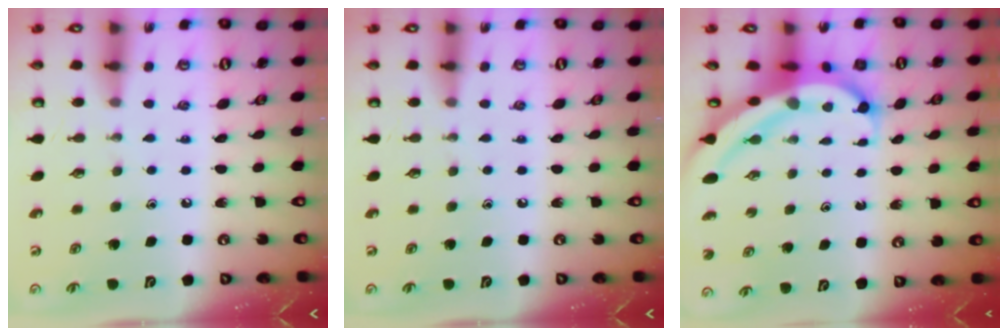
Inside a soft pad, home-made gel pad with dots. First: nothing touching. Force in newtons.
{"total": 0.0}
{"total": 8.6, "press": 8.5, "slide": 1.0}